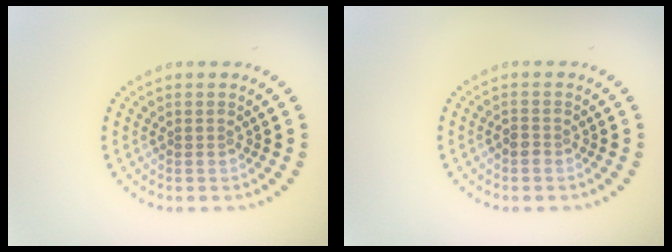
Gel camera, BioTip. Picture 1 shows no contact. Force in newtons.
{"total": 0.9, "press": 0.8, "slide": 0.4}